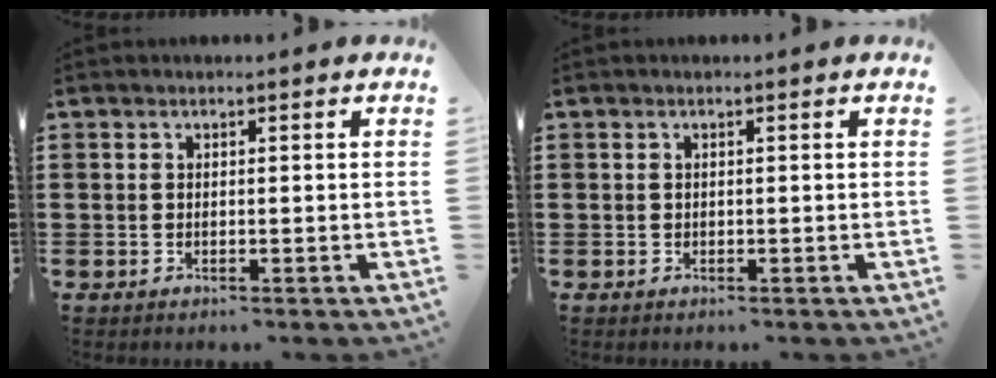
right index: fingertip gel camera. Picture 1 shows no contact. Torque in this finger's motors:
{"motor_torque": [-0.30, 0.37, 0.00, 0.00]}